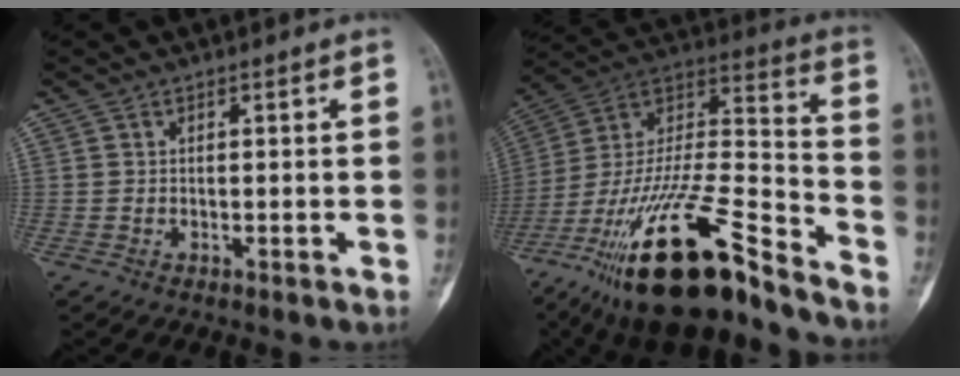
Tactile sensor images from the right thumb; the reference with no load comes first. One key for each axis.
{"total": 28.8, "fx": -19.6, "fy": 7.9, "fz": 19.6, "tx": -0.378, "ty": 0.062, "tz": -0.342}